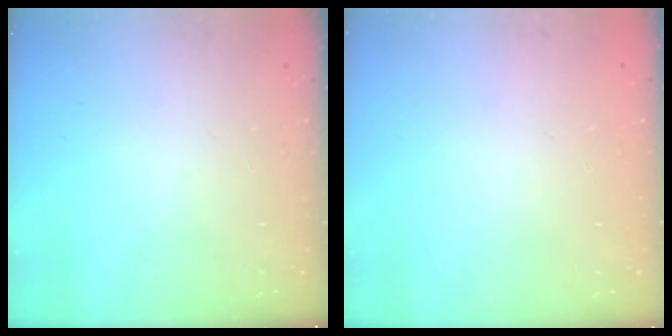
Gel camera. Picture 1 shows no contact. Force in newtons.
{"total": 0.0}